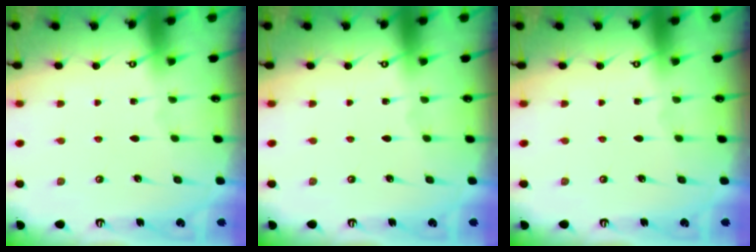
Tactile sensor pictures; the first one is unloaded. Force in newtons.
{"total": 0.0}
{"total": 0.0}